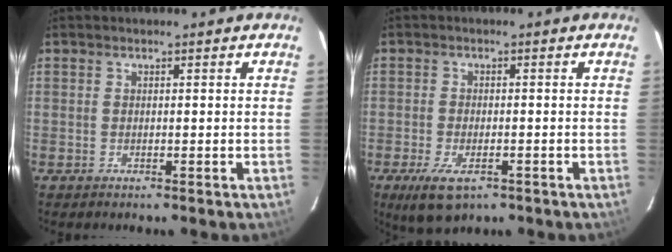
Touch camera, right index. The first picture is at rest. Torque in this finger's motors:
{"motor_torque": [0.50, -0.44, 0.28, 0.03]}